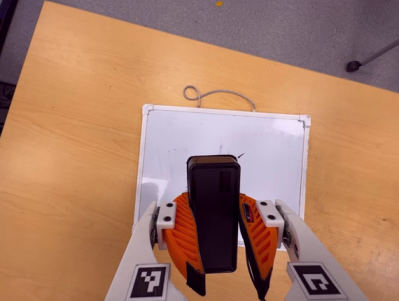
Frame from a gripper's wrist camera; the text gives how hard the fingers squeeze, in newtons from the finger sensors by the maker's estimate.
{"total": 12.0, "left": 9.9, "right": 14.1}